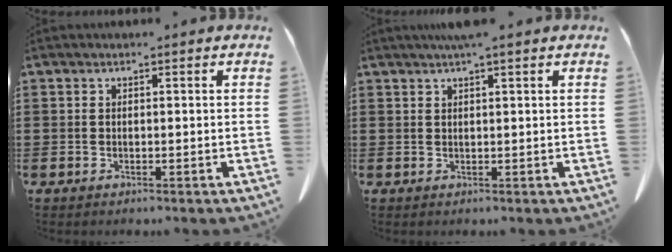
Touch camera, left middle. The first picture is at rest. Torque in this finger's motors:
{"motor_torque": [0.99, -0.71, 0.09, 0.07]}